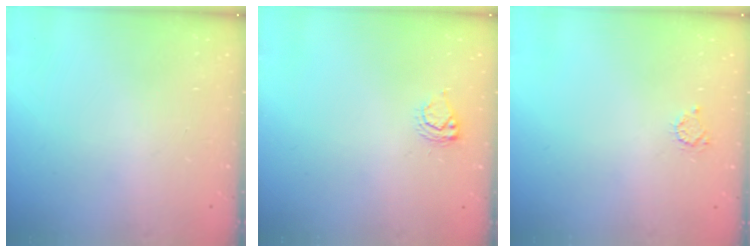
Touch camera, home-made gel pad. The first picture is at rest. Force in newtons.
{"total": 5.7, "press": 5.7, "slide": 0.6}
{"total": 3.4, "press": 3.4, "slide": 0.4}